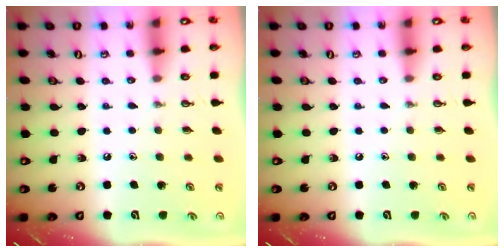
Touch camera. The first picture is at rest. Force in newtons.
{"total": 0.0}